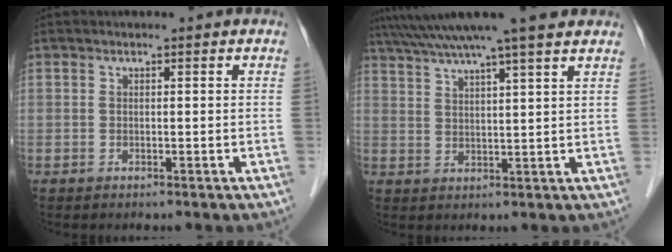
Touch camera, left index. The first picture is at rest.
{"total": 14.1, "force": [12.0, -0.3, 7.4], "torque": [-0.131, 0.036, 0.170]}